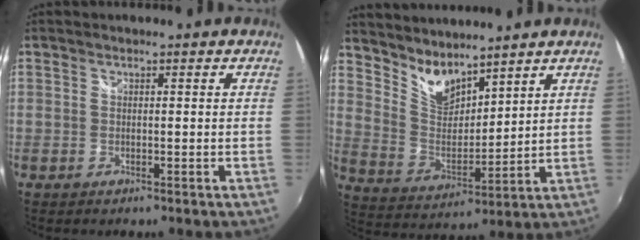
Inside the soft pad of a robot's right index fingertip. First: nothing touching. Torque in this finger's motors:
{"motor_torque": [-0.10, 0.34, 0.02, 0.01]}